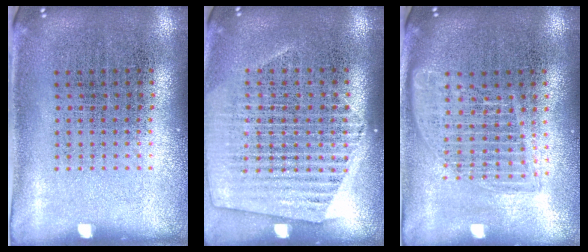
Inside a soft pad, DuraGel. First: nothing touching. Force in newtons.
{"total": 1.4, "press": 1.3, "slide": 0.5}
{"total": 1.7, "press": 1.5, "slide": 0.8}